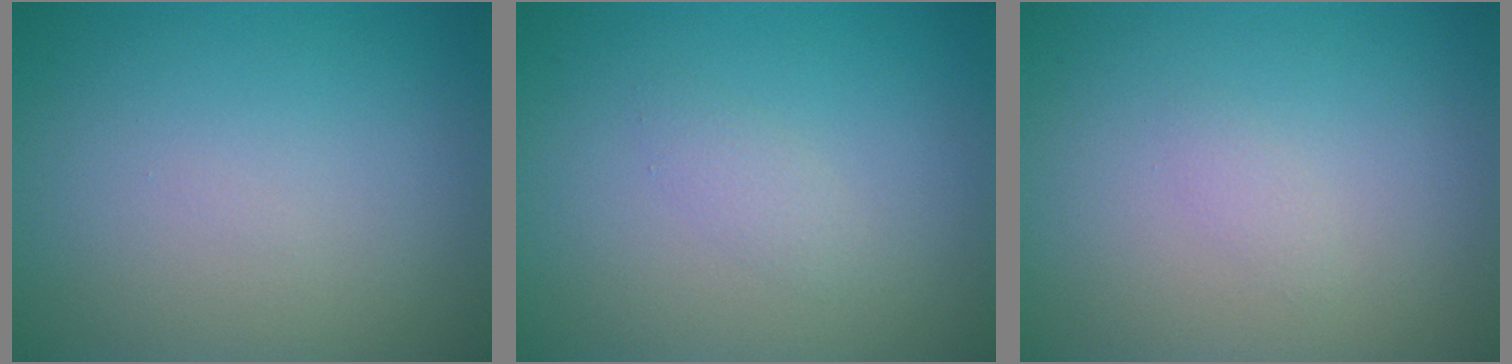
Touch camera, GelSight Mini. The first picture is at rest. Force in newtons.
{"total": 1.1, "press": 1.1, "slide": 0.0}
{"total": 0.6, "press": 0.6, "slide": 0.1}